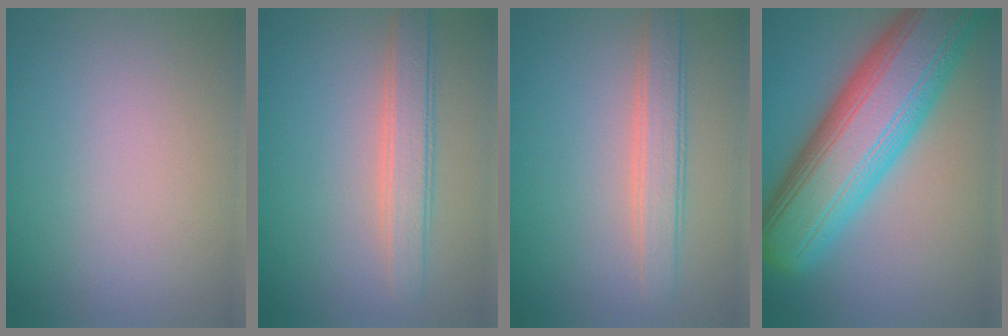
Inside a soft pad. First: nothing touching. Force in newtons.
{"total": 3.2, "press": 3.2, "slide": 0.2}
{"total": 3.2, "press": 3.2, "slide": 0.2}
{"total": 12.6, "press": 12.6, "slide": 0.4}